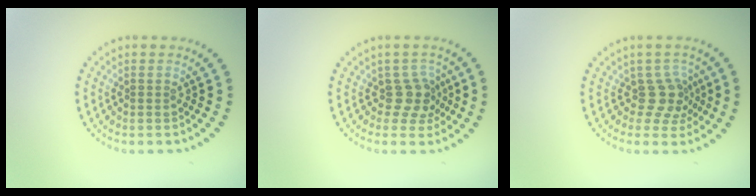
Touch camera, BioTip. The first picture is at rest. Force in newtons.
{"total": 2.6, "press": 2.0, "slide": 1.6}
{"total": 2.7, "press": 2.0, "slide": 1.8}